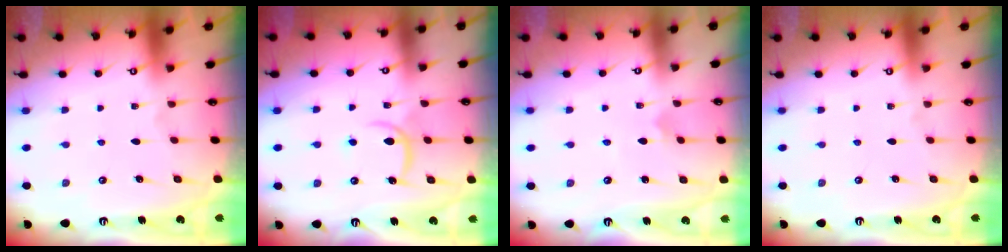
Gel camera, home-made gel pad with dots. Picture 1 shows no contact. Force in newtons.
{"total": 7.5, "press": 7.4, "slide": 0.7}
{"total": 2.5, "press": 2.5, "slide": 0.1}
{"total": 0.0}